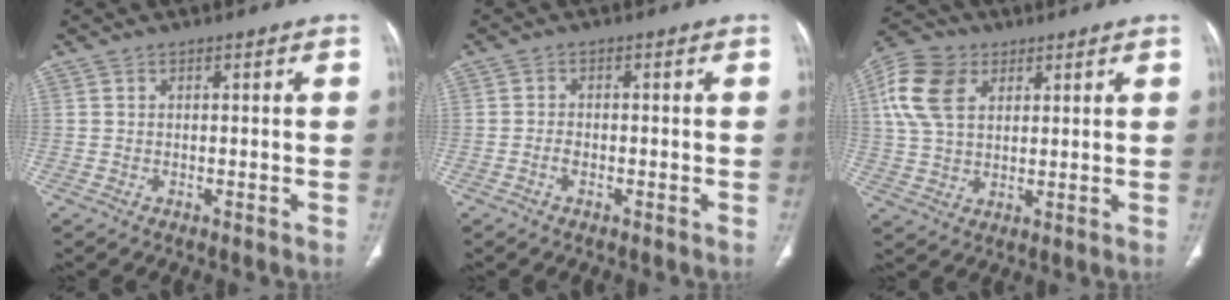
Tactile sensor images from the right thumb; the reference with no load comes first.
{"total": 1.5, "force": [-0.8, 0.9, 1.0], "torque": [-0.016, 0.009, -0.017]}
{"total": 11.7, "force": [4.1, 8.0, 7.5], "torque": [-0.140, 0.005, 0.074]}